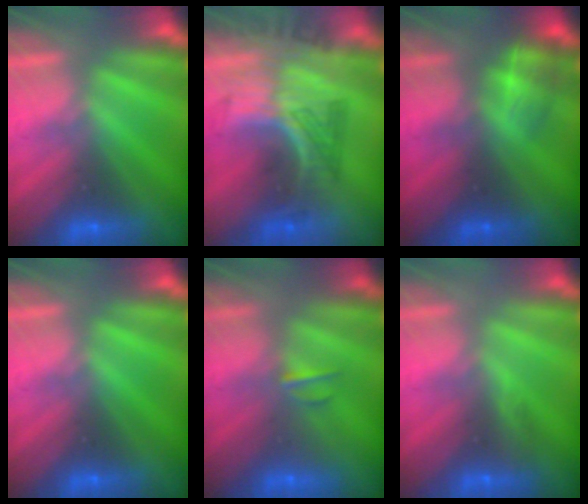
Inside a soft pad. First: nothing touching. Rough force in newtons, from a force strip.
{"total": 3.1}
{"total": 2.3}
{"total": 0.0}
{"total": 2.1}
{"total": 3.0}